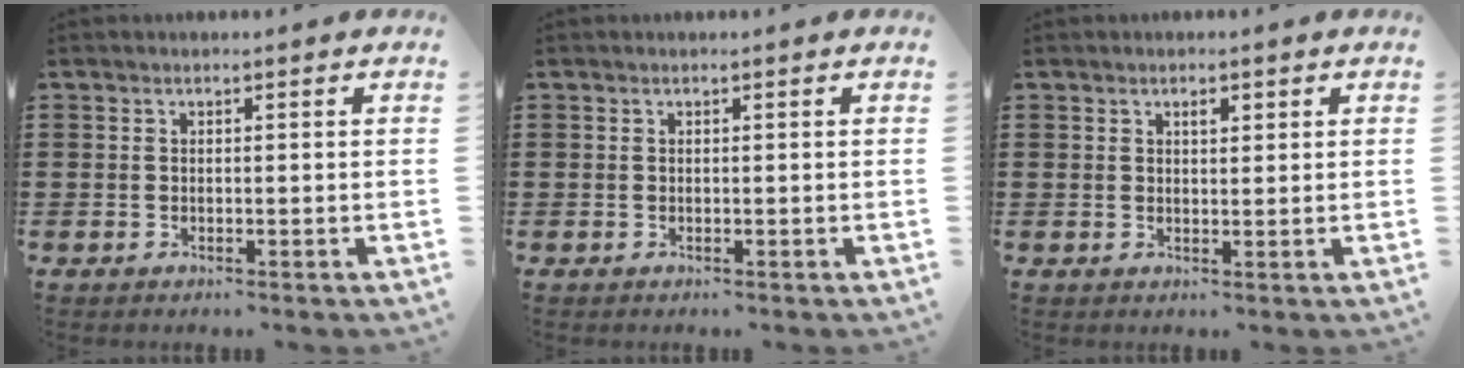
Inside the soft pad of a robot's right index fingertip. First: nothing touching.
{"total": 0.0}
{"total": 1.2, "force": [0.5, 0.5, 0.9], "torque": [-0.010, 0.001, 0.005]}